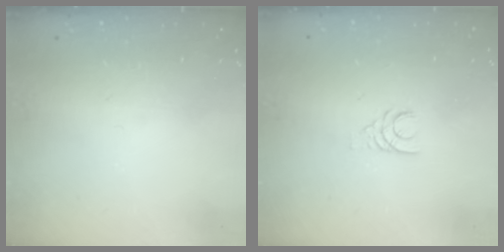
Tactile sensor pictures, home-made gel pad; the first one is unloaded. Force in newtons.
{"total": 3.3, "press": 3.3, "slide": 0.3}